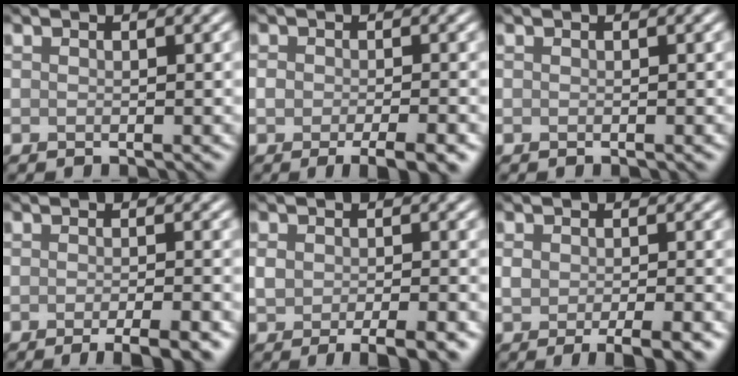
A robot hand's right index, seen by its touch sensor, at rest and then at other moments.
{"total": 4.1, "force": [-2.1, 1.3, 3.3], "torque": [-0.050, -0.004, -0.030]}
{"total": 0.0}
{"total": 4.3, "force": [-2.4, 0.9, 3.5], "torque": [-0.038, -0.001, -0.032]}
{"total": 4.3, "force": [-2.1, 1.5, 3.5], "torque": [-0.058, -0.006, -0.031]}
{"total": 4.0, "force": [-1.8, 1.2, 3.3], "torque": [-0.054, -0.007, -0.027]}